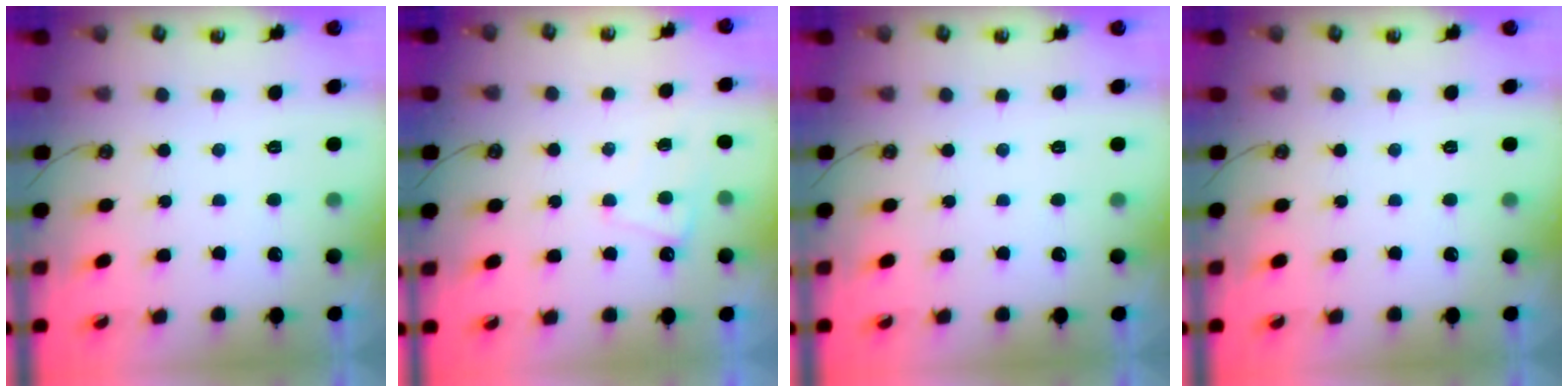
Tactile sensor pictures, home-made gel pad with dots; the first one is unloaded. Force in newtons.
{"total": 1.6, "press": 1.5, "slide": 0.4}
{"total": 0.0}
{"total": 0.0}